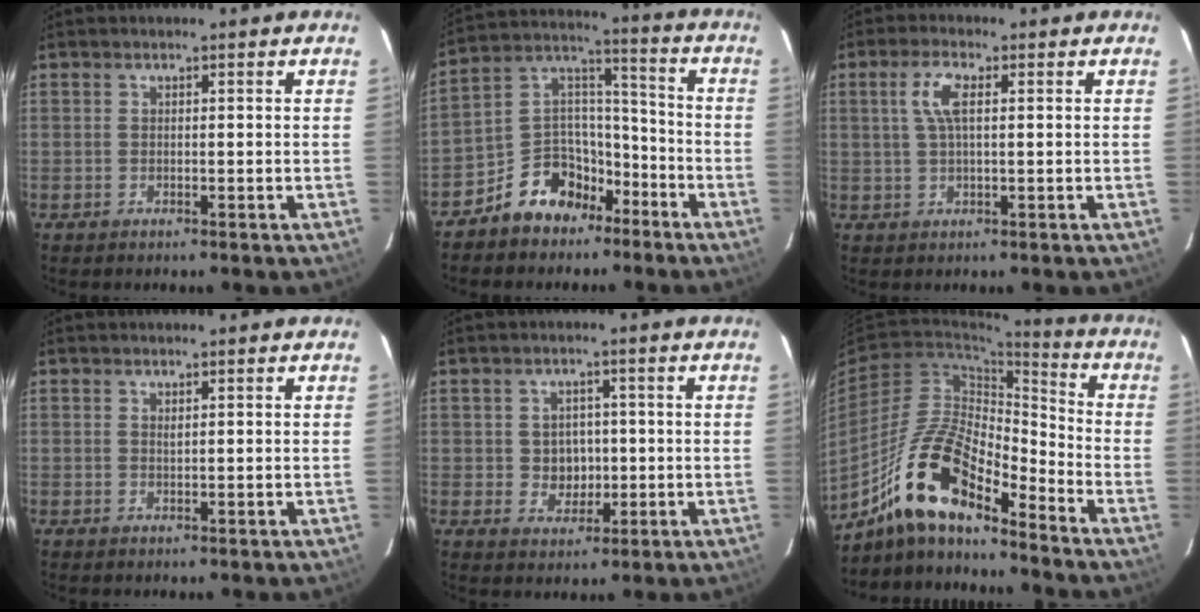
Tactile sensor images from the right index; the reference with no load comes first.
{"total": 11.8, "force": [-7.8, 8.1, 3.7], "torque": [-0.079, 0.065, -0.128]}
{"total": 4.7, "force": [1.2, 1.5, 4.3], "torque": [-0.086, 0.008, 0.025]}
{"total": 0.7, "force": [0.4, 0.2, 0.5], "torque": [-0.007, 0.002, 0.008]}
{"total": 4.8, "force": [-0.1, 4.4, 1.9], "torque": [-0.036, 0.009, 0.006]}
{"total": 16.3, "force": [-11.9, 4.6, 10.3], "torque": [-0.194, -0.001, -0.227]}